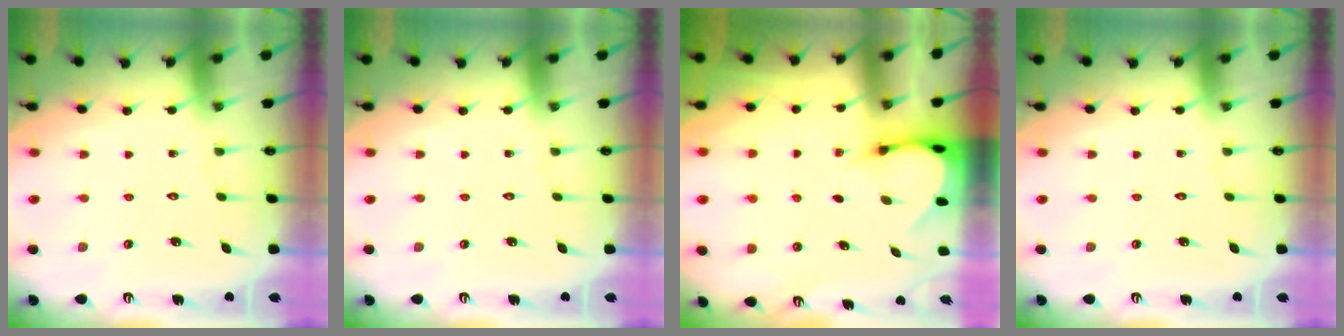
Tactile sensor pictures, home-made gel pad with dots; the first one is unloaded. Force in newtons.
{"total": 0.0}
{"total": 3.3, "press": 3.3, "slide": 0.2}
{"total": 0.0}